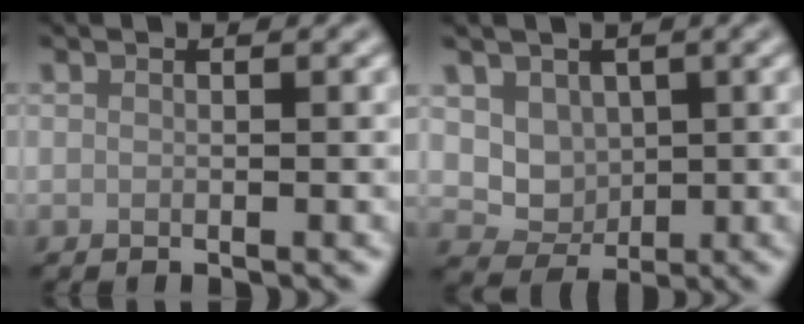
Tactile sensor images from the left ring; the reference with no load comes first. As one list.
[{"total": 2.8, "force": [0.6, 2.4, 1.4], "torque": [-0.024, -0.010, 0.010]}]